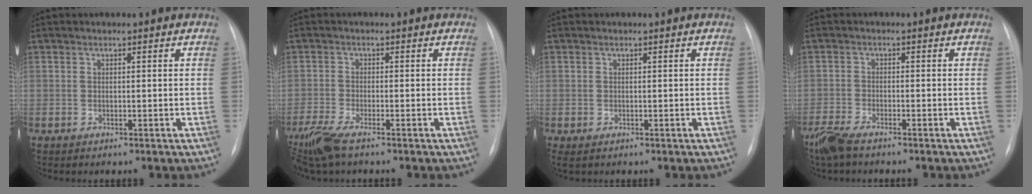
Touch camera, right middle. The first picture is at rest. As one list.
[{"total": 6.6, "force": [-4.9, 1.2, 4.2], "torque": [-0.095, -0.019, -0.094]}, {"total": 0.6, "force": [-0.2, 0.3, 0.4], "torque": [-0.012, -0.003, 0.003]}, {"total": 4.8, "force": [-4.0, 0.9, 2.6], "torque": [-0.061, -0.015, -0.077]}]